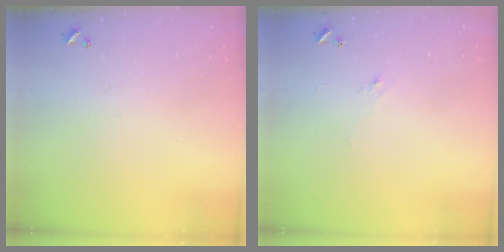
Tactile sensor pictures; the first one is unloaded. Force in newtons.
{"total": 1.2, "press": 0.8, "slide": 0.8}